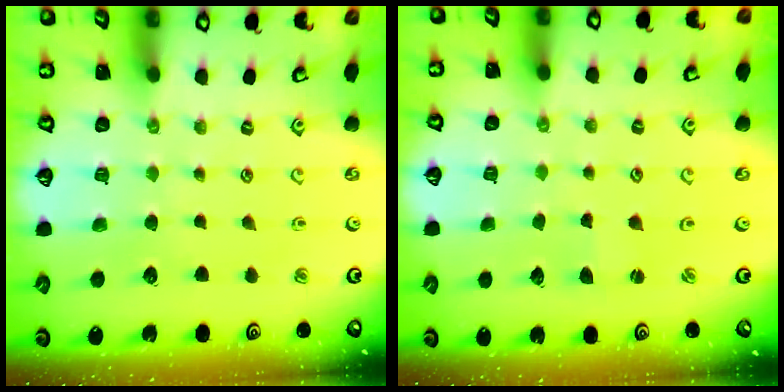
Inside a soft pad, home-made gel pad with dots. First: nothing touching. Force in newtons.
{"total": 1.1, "press": 1.1, "slide": 0.2}